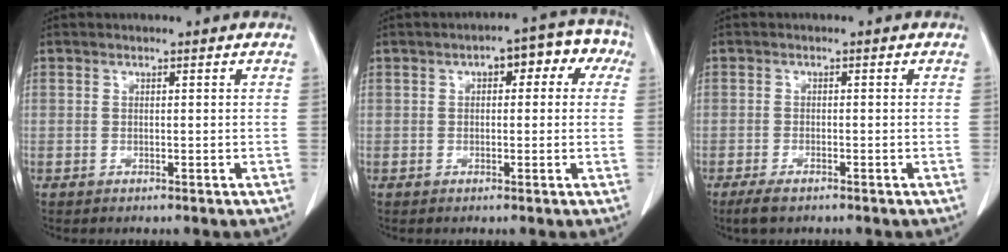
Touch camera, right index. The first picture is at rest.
{"total": 7.6, "force": [2.4, 3.6, 6.3], "torque": [-0.067, 0.046, 0.022]}
{"total": 2.7, "force": [-2.0, 0.7, 1.7], "torque": [-0.039, -0.006, -0.034]}